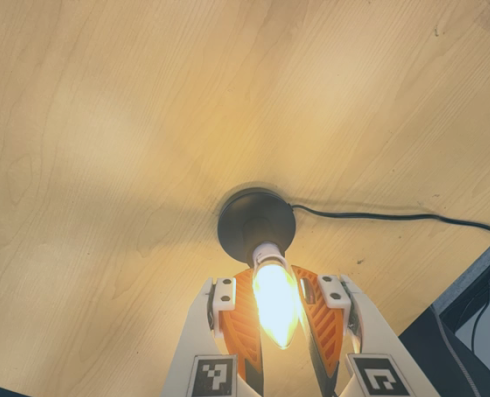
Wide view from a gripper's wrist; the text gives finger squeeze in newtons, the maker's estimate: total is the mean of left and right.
{"total": 14.7, "left": 13.2, "right": 16.3}